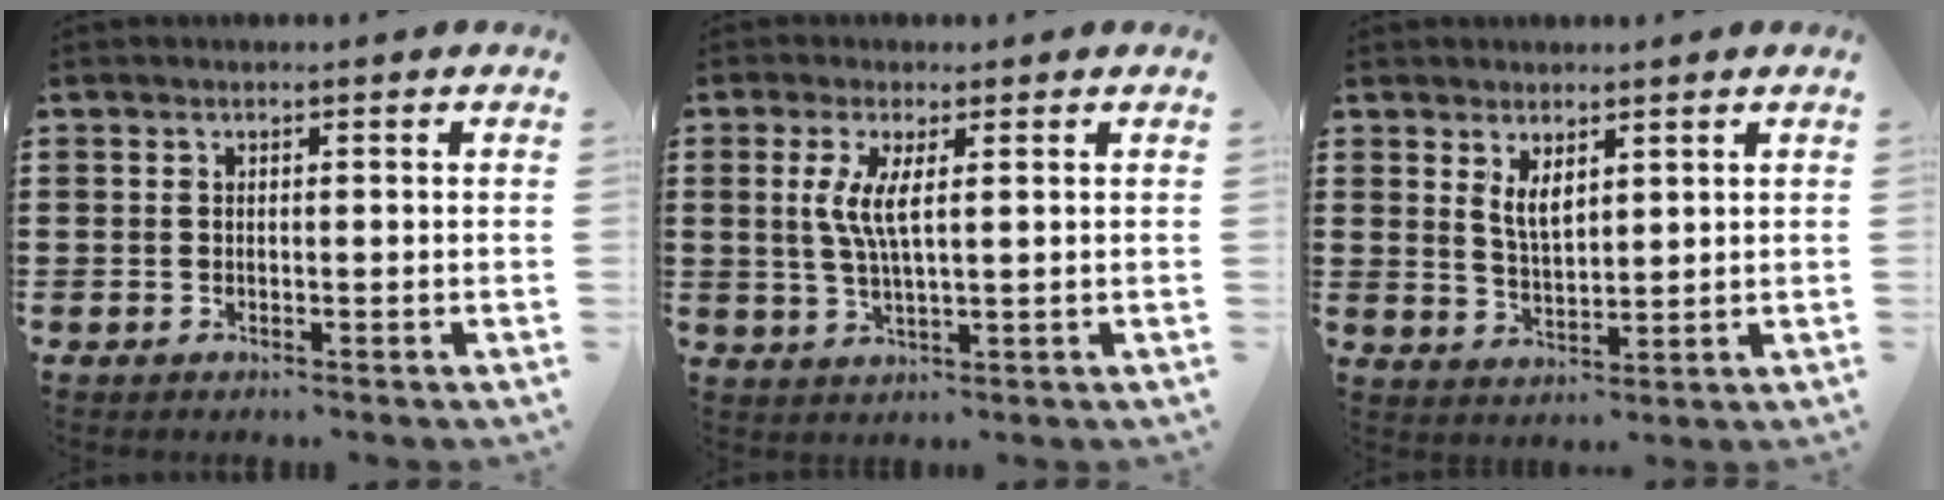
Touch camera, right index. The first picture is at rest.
{"total": 5.0, "force": [1.1, 1.0, 4.8], "torque": [-0.103, -0.003, 0.015]}
{"total": 3.6, "force": [2.0, 1.6, 2.5], "torque": [-0.052, 0.004, 0.037]}